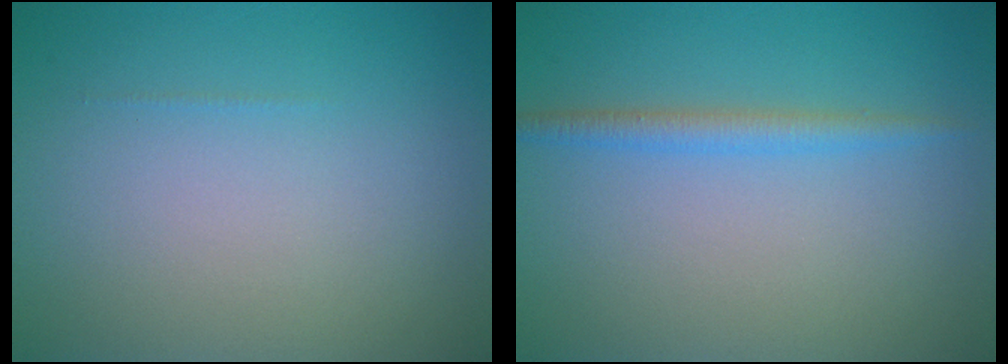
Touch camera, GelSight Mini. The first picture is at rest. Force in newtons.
{"total": 1.9, "press": 1.9, "slide": 0.0}